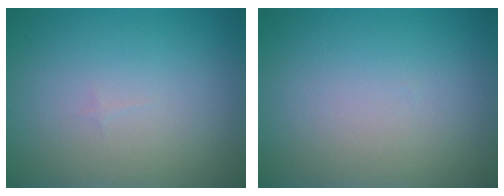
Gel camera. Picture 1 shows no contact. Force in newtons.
{"total": 0.0}